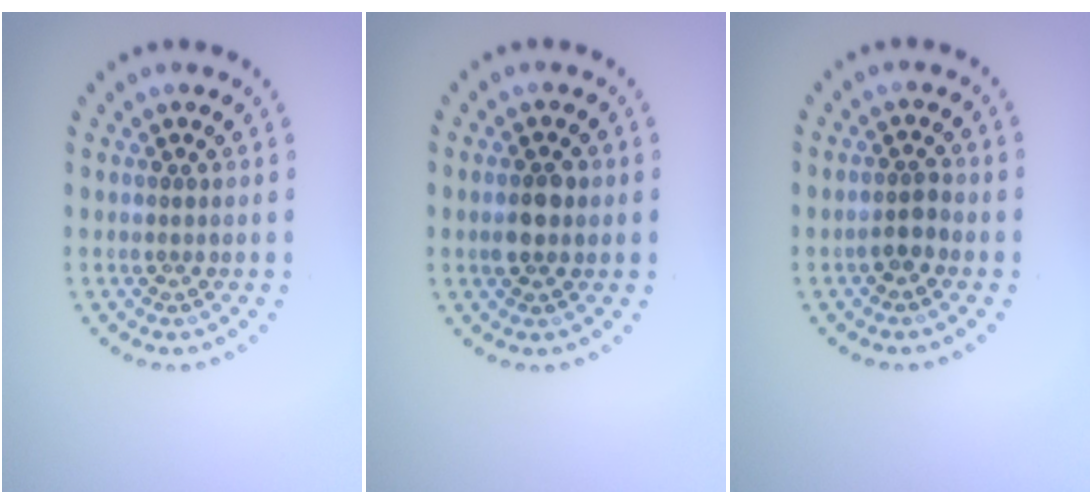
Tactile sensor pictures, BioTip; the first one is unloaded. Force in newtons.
{"total": 2.6, "press": 2.6, "slide": 0.1}
{"total": 1.7, "press": 1.5, "slide": 0.7}